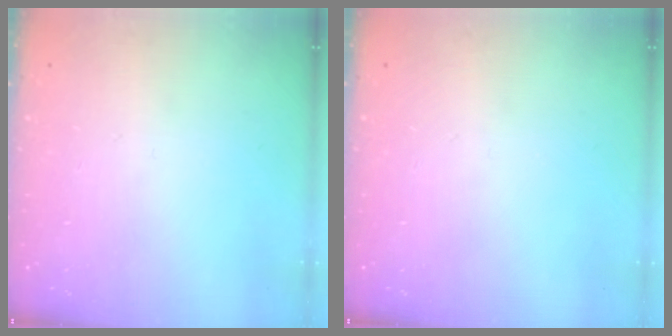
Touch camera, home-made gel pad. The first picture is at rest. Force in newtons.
{"total": 0.0}